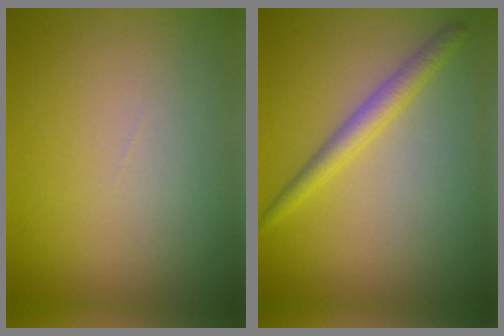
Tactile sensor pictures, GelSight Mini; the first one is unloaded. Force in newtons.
{"total": 2.2, "press": 2.2, "slide": 0.1}